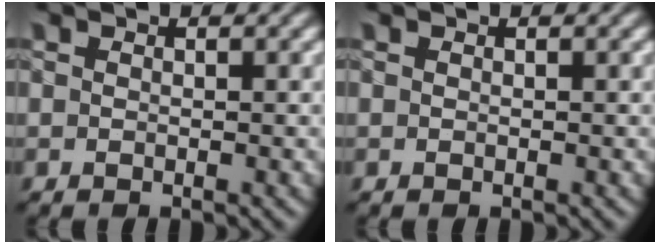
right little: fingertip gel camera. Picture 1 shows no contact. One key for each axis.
{"total": 0.0}